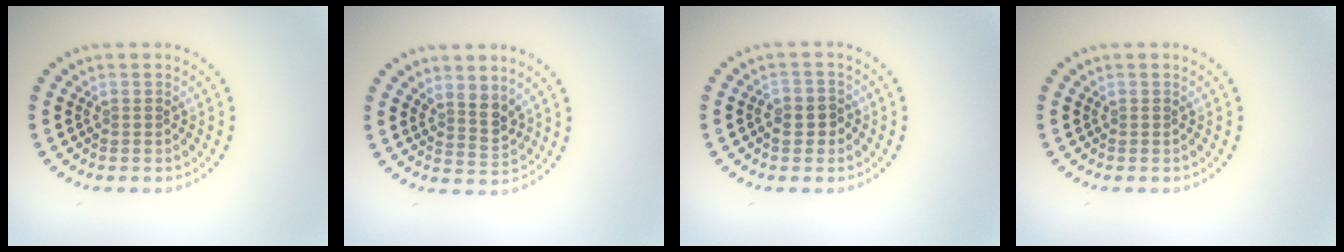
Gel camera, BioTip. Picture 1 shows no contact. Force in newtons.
{"total": 2.3, "press": 1.8, "slide": 1.4}
{"total": 2.2, "press": 2.1, "slide": 0.7}
{"total": 0.0}